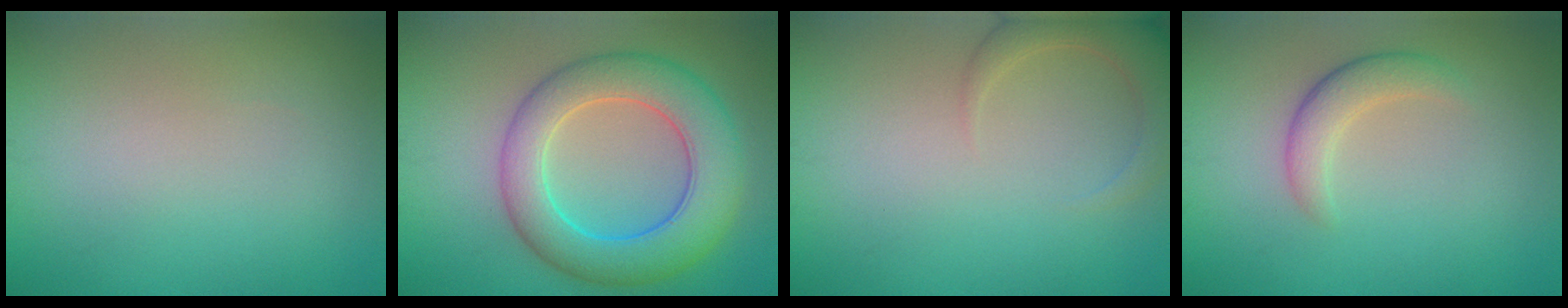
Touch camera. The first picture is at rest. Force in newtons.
{"total": 8.1, "press": 8.1, "slide": 0.1}
{"total": 3.8, "press": 3.8, "slide": 0.5}
{"total": 2.5, "press": 2.5, "slide": 0.2}